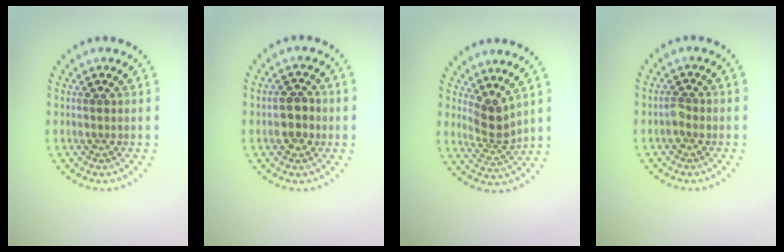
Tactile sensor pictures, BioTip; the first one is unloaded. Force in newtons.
{"total": 2.6, "press": 2.6, "slide": 0.6}
{"total": 2.4, "press": 1.7, "slide": 1.7}
{"total": 1.1, "press": 1.1, "slide": 0.3}